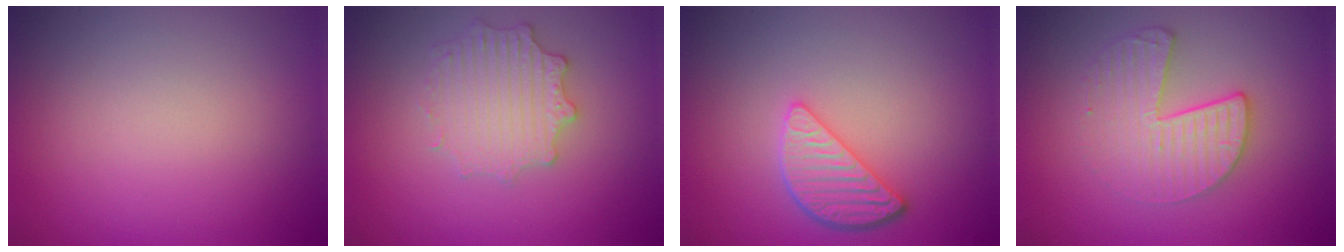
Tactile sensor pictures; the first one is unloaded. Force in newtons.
{"total": 2.9, "press": 2.9, "slide": 0.2}
{"total": 3.3, "press": 3.0, "slide": 1.5}
{"total": 3.4, "press": 2.8, "slide": 1.8}